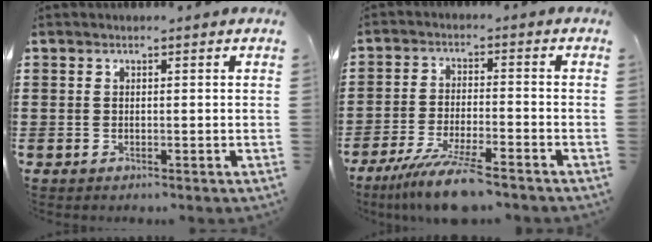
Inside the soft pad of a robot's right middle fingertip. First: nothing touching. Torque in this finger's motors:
{"motor_torque": [1.40, -0.73, 0.26, 0.21]}